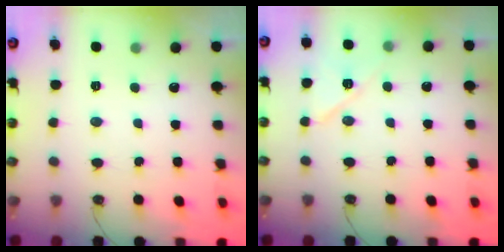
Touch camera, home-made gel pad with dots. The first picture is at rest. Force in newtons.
{"total": 9.0, "press": 9.0, "slide": 0.6}